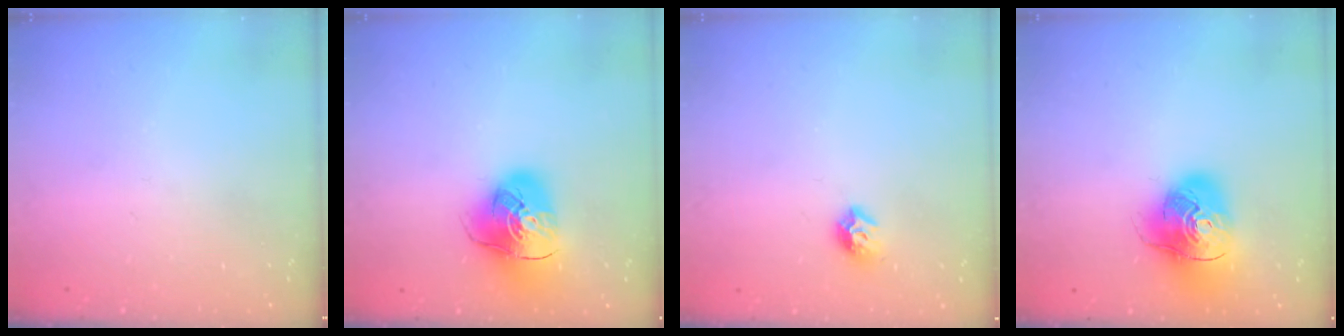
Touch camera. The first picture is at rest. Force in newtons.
{"total": 12.8, "press": 12.6, "slide": 1.9}
{"total": 8.2, "press": 8.2, "slide": 0.7}
{"total": 13.7, "press": 13.6, "slide": 1.7}